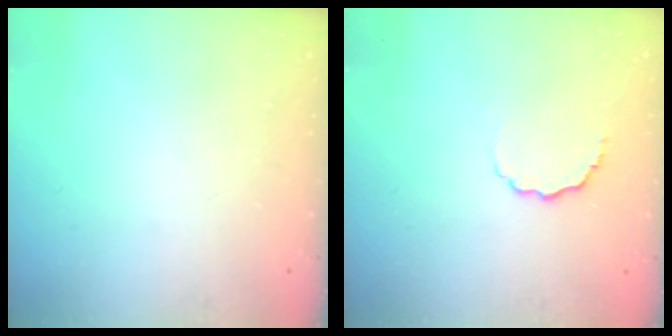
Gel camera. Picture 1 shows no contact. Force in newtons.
{"total": 5.6, "press": 5.5, "slide": 1.2}